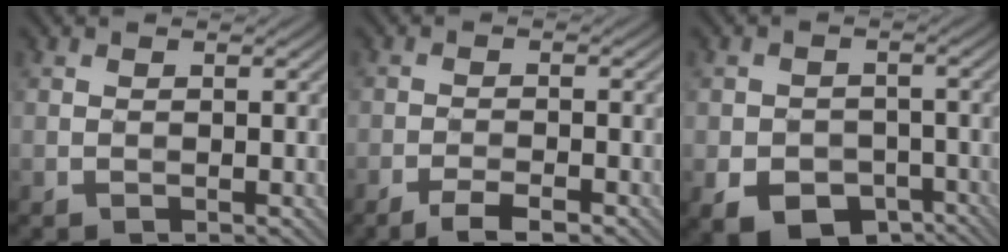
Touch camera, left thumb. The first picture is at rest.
{"total": 3.2, "force": [-2.4, 0.4, 2.0], "torque": [-0.043, 0.006, -0.045]}
{"total": 6.2, "force": [-3.4, 4.5, 2.7], "torque": [-0.053, -0.014, -0.048]}